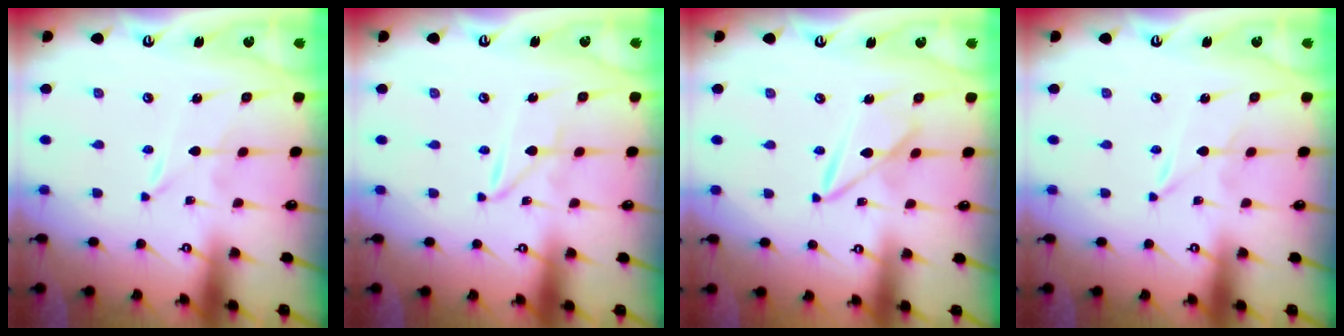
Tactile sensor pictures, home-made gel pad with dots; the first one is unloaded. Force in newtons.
{"total": 2.2, "press": 2.2, "slide": 0.1}
{"total": 7.2, "press": 7.1, "slide": 0.4}
{"total": 0.6, "press": 0.5, "slide": 0.1}